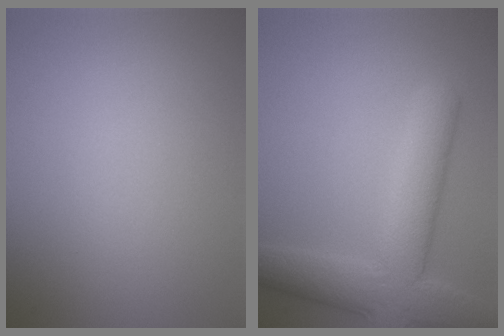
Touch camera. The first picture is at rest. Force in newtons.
{"total": 7.7, "press": 7.7, "slide": 0.4}